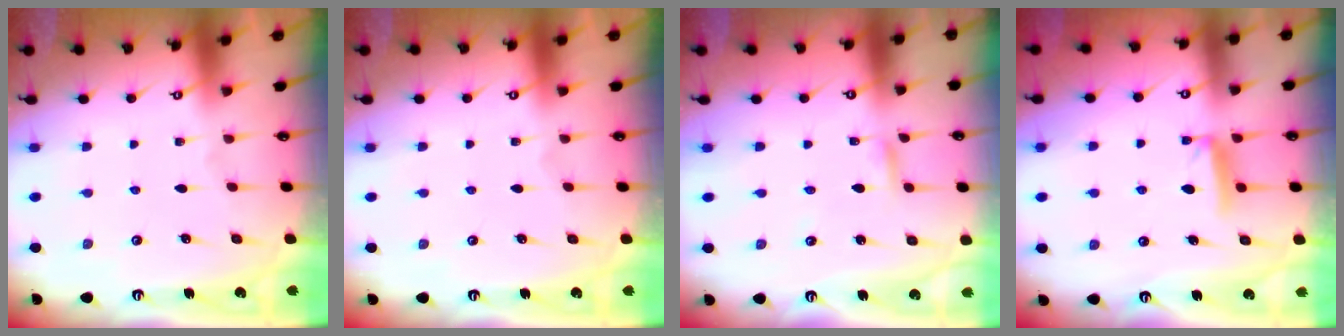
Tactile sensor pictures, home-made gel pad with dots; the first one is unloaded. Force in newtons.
{"total": 0.0}
{"total": 2.0, "press": 2.0, "slide": 0.1}
{"total": 6.0, "press": 5.9, "slide": 0.7}